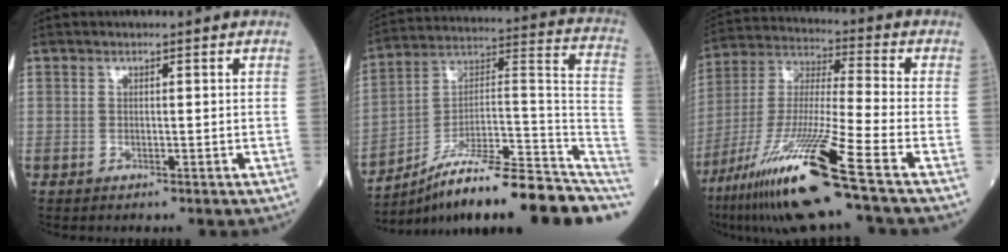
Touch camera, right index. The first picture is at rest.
{"total": 22.5, "force": [-16.5, 4.2, 14.7], "torque": [-0.148, 0.043, -0.253]}
{"total": 20.2, "force": [-11.5, -0.5, 16.5], "torque": [-0.343, -0.047, -0.214]}